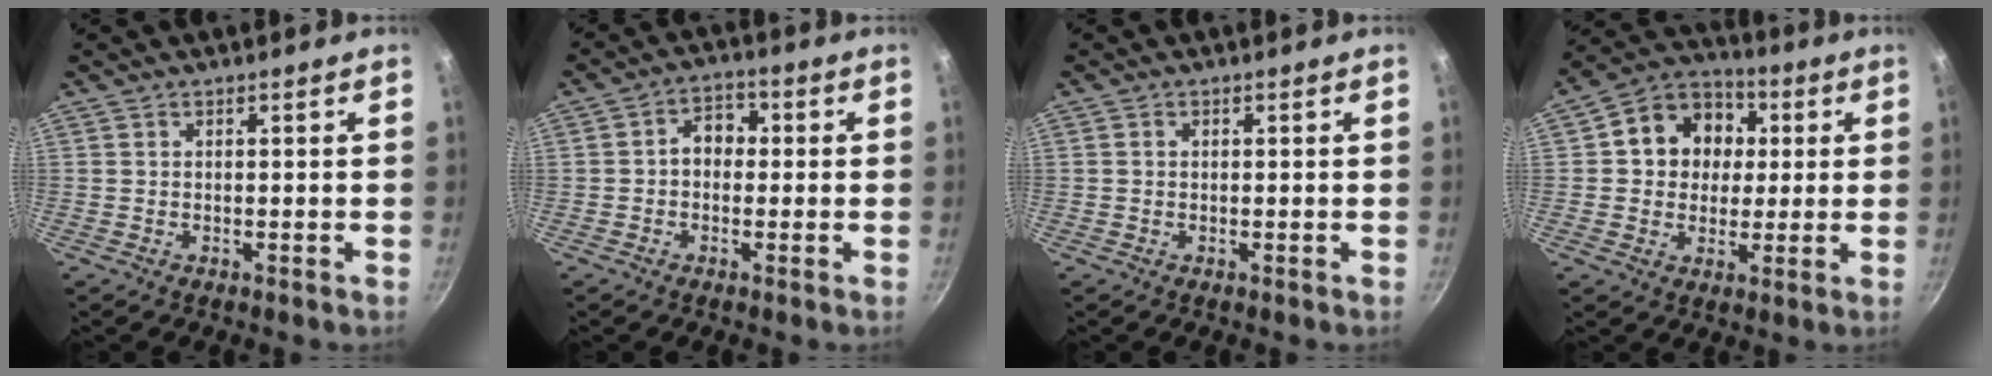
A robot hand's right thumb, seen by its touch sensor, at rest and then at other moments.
{"total": 5.0, "force": [-0.1, 4.0, 3.1], "torque": [-0.016, 0.018, -0.013]}
{"total": 0.5, "force": [0.0, 0.5, 0.2], "torque": [-0.001, 0.003, 0.000]}
{"total": 12.9, "force": [2.3, 11.1, 6.2], "torque": [-0.069, 0.017, 0.021]}